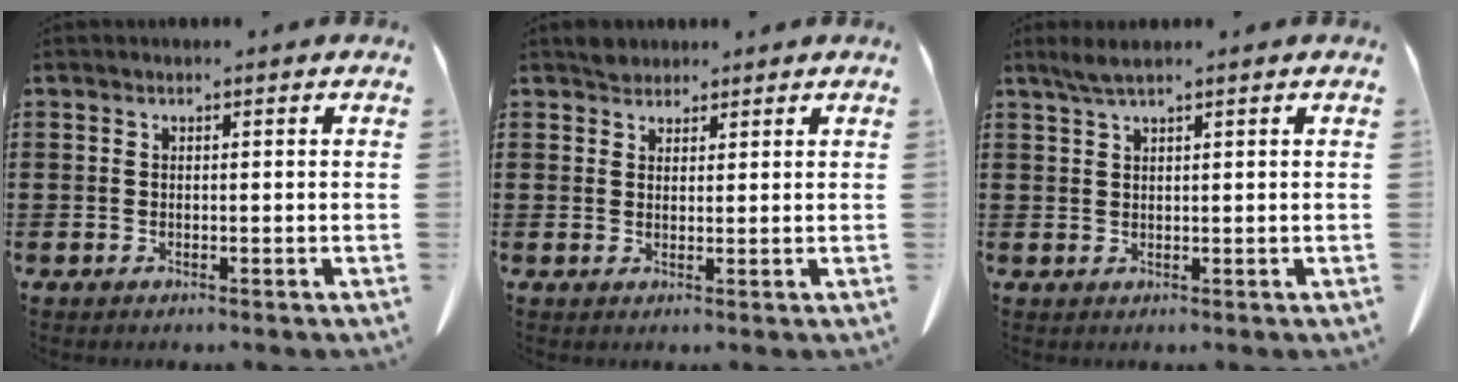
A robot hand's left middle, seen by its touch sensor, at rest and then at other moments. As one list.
[{"total": 2.3, "force": [2.1, 1.0, 0.2], "torque": [-0.001, 0.001, 0.040]}, {"total": 2.2, "force": [1.7, 0.1, 1.4], "torque": [-0.031, 0.001, 0.031]}]